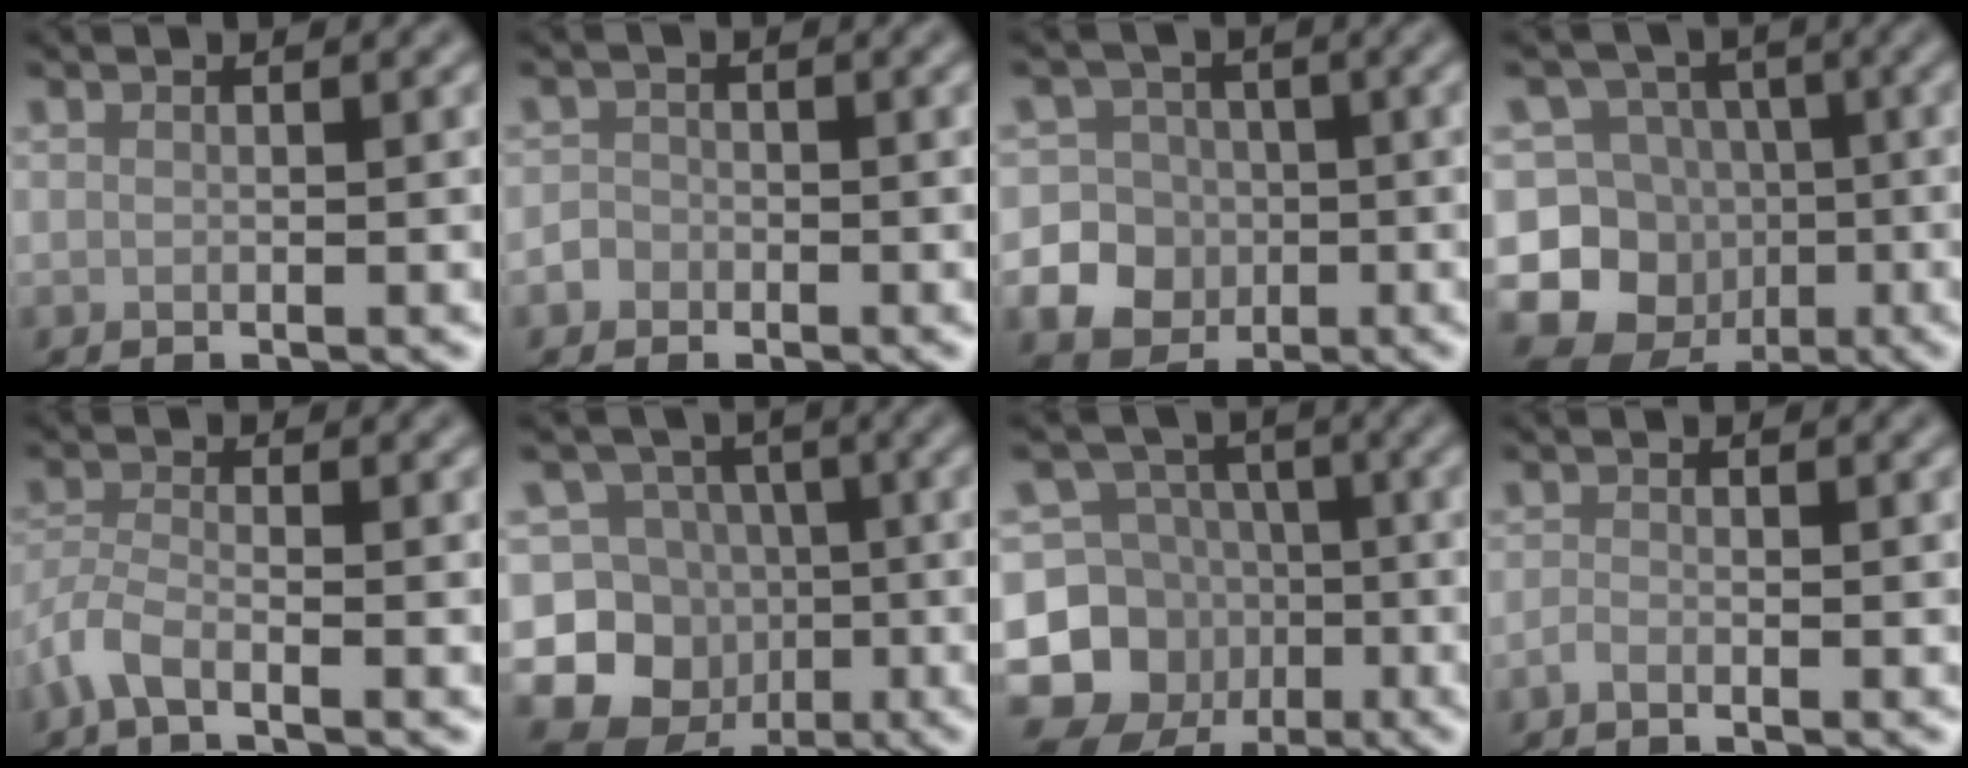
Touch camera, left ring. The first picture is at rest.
{"total": 1.4, "force": [-0.7, 1.2, 0.2], "torque": [0.007, 0.003, -0.016]}
{"total": 14.5, "force": [-4.1, 13.7, 2.6], "torque": [-0.078, -0.011, -0.090]}
{"total": 12.0, "force": [-4.8, 10.6, 3.0], "torque": [-0.070, -0.012, -0.084]}
{"total": 3.0, "force": [-2.1, 0.8, 2.0], "torque": [-0.049, -0.004, -0.057]}
{"total": 11.8, "force": [-4.5, 10.5, 2.9], "torque": [-0.067, -0.011, -0.083]}
{"total": 8.6, "force": [-3.1, 7.8, 2.0], "torque": [-0.047, 0.005, -0.075]}
{"total": 0.8, "force": [-0.6, 0.2, 0.4], "torque": [-0.009, -0.002, -0.014]}